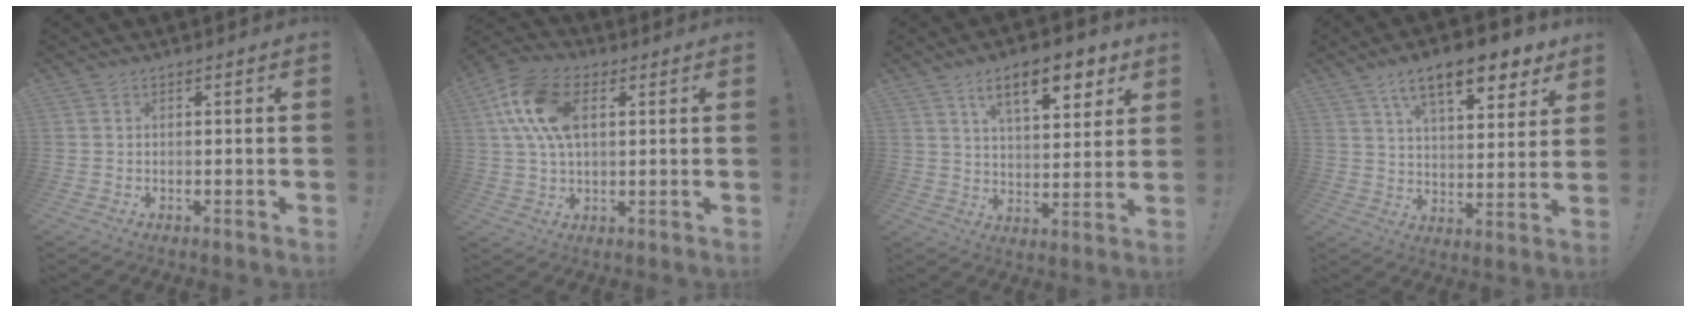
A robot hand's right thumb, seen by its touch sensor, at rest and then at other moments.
{"total": 15.6, "force": [4.3, 9.6, 11.5], "torque": [-0.232, 0.005, 0.082]}
{"total": 13.9, "force": [7.7, 5.3, 10.3], "torque": [-0.155, -0.030, 0.125]}
{"total": 14.5, "force": [9.1, 5.3, 10.0], "torque": [-0.155, -0.052, 0.152]}